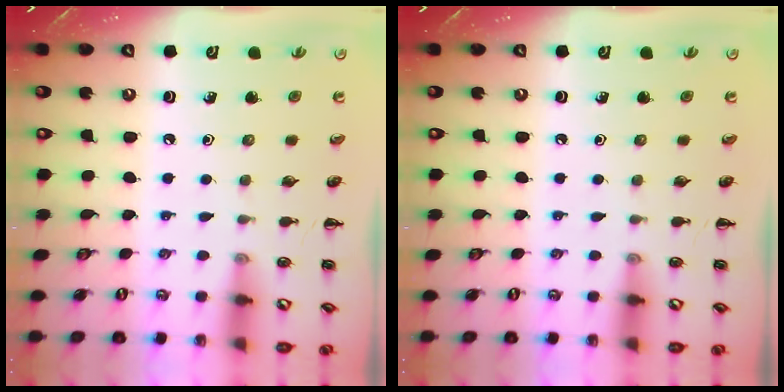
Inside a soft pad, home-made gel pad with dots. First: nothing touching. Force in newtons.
{"total": 0.0}